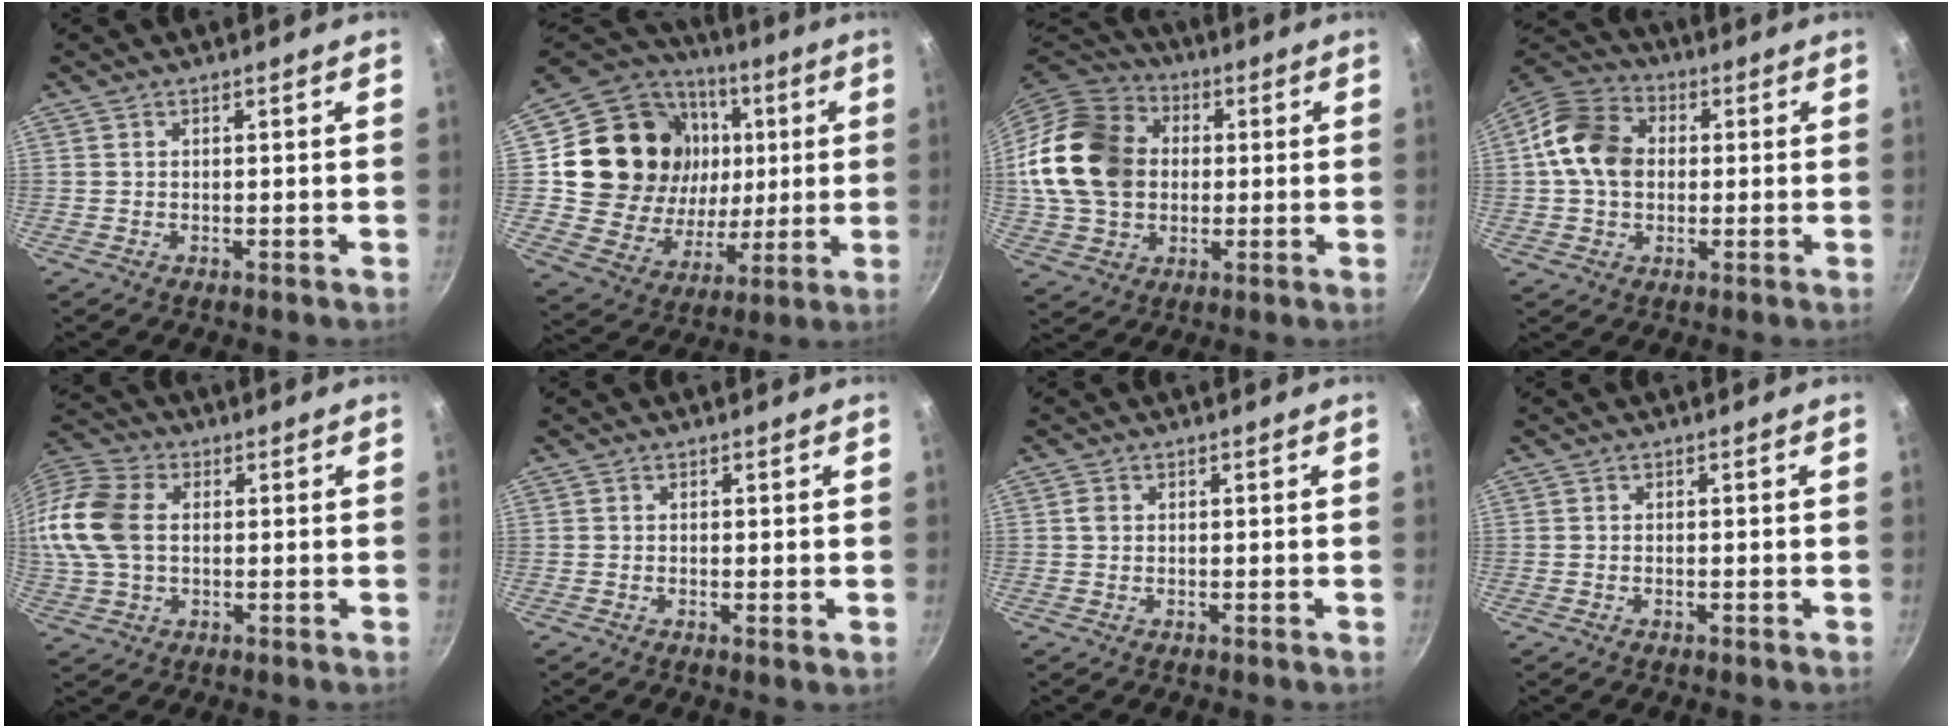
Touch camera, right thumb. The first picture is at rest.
{"total": 25.7, "force": [4.7, 20.8, 14.3], "torque": [-0.234, 0.007, 0.095]}
{"total": 21.3, "force": [2.3, 16.7, 13.0], "torque": [-0.234, 0.030, 0.045]}
{"total": 12.5, "force": [1.0, 9.6, 8.0], "torque": [-0.118, 0.018, 0.000]}
{"total": 16.5, "force": [1.3, 11.5, 11.7], "torque": [-0.254, 0.026, 0.013]}
{"total": 1.0, "force": [-0.1, 0.2, 1.0], "torque": [-0.016, -0.005, -0.005]}
{"total": 1.2, "force": [0.1, 1.0, 0.6], "torque": [-0.009, 0.004, 0.001]}
{"total": 0.7, "force": [-0.3, 0.3, 0.5], "torque": [-0.010, 0.003, -0.007]}